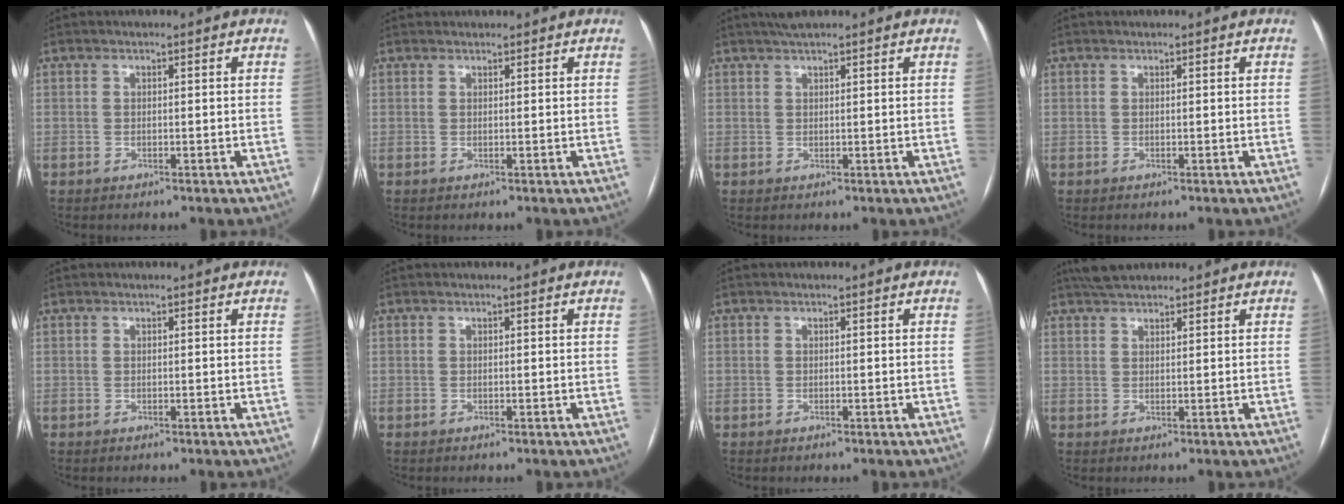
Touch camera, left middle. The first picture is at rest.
{"total": 2.2, "force": [2.1, 0.6, 0.3], "torque": [-0.006, 0.029, 0.031]}
{"total": 2.4, "force": [2.0, 0.0, 1.3], "torque": [-0.022, 0.014, 0.036]}
{"total": 0.0}
{"total": 0.0}
{"total": 0.0}
{"total": 0.0}
{"total": 4.4, "force": [4.0, 1.1, 1.6], "torque": [-0.029, 0.026, 0.072]}